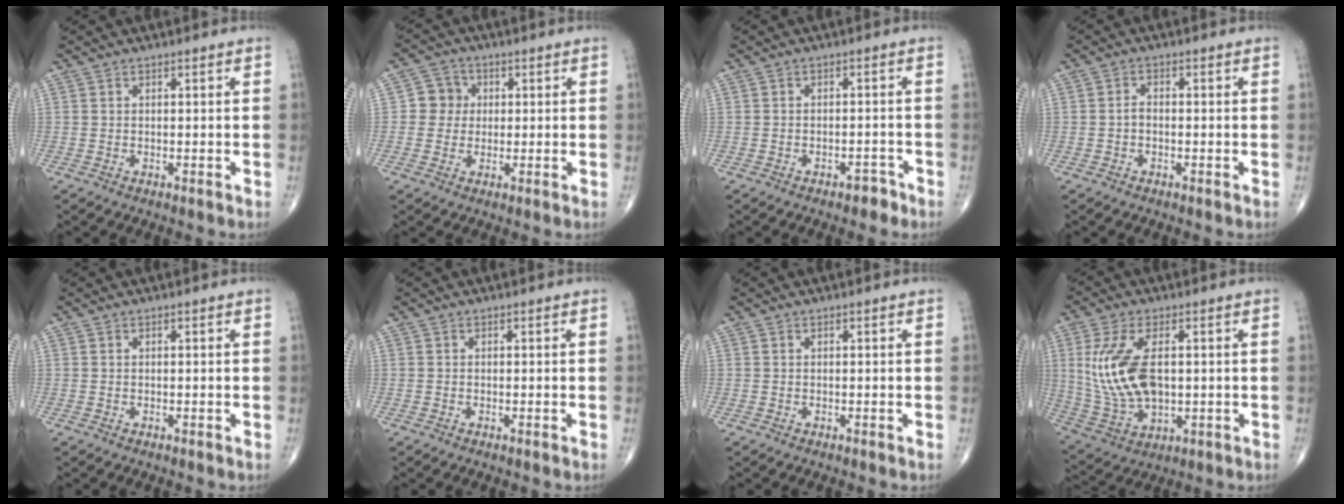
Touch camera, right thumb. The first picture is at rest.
{"total": 4.8, "force": [0.5, 4.7, 1.2], "torque": [0.009, 0.008, 0.000]}
{"total": 2.4, "force": [-1.8, 1.2, 1.1], "torque": [-0.011, 0.013, -0.023]}
{"total": 1.7, "force": [-0.5, 1.1, 1.2], "torque": [-0.019, 0.008, -0.011]}
{"total": 0.0}
{"total": 0.0}
{"total": 0.0}
{"total": 14.5, "force": [1.6, 7.8, 12.1], "torque": [-0.253, -0.009, 0.044]}